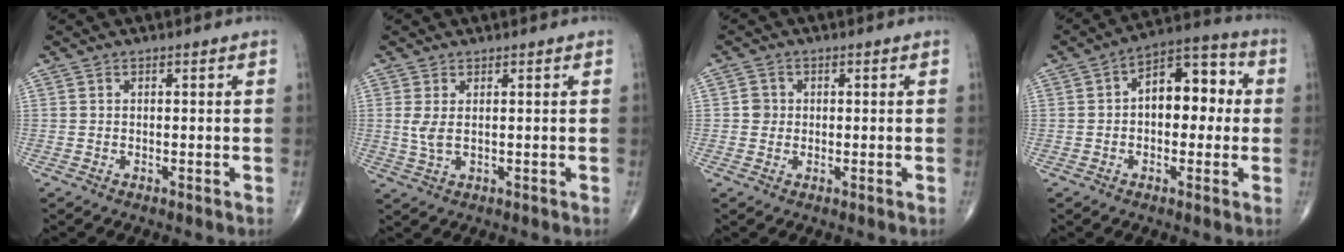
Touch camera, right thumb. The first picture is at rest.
{"total": 2.9, "force": [0.6, 1.2, 2.6], "torque": [-0.064, -0.003, 0.019]}
{"total": 2.2, "force": [0.1, 2.1, 0.6], "torque": [0.003, 0.005, 0.000]}
{"total": 11.7, "force": [0.9, 7.1, 9.3], "torque": [-0.101, 0.034, 0.003]}